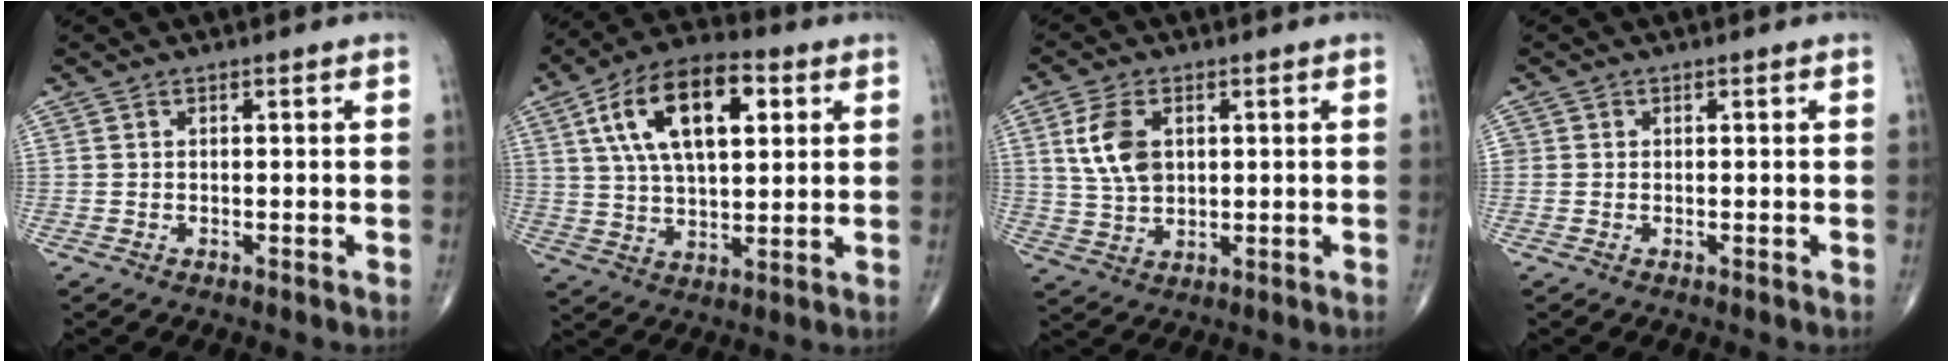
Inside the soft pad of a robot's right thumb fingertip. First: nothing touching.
{"total": 17.8, "force": [5.8, 8.9, 14.3], "torque": [-0.233, 0.004, 0.096]}
{"total": 8.3, "force": [2.2, 5.3, 6.1], "torque": [-0.115, -0.005, 0.048]}
{"total": 0.7, "force": [0.0, 0.7, 0.1], "torque": [0.005, 0.003, -0.001]}